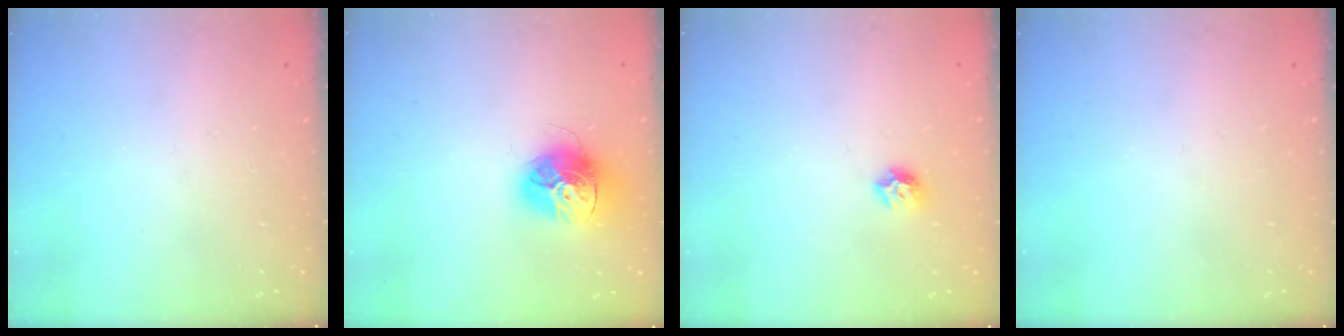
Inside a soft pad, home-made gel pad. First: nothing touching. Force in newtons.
{"total": 14.9, "press": 14.9, "slide": 1.2}
{"total": 5.3, "press": 5.3, "slide": 0.7}
{"total": 0.0}